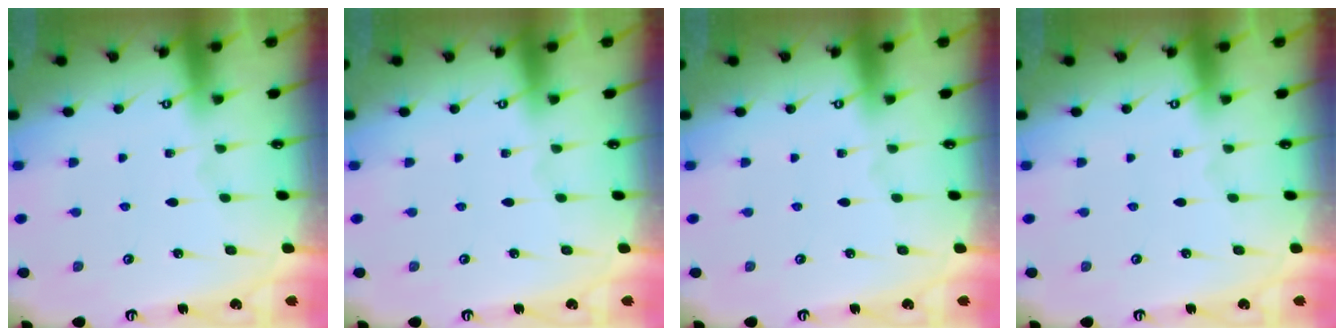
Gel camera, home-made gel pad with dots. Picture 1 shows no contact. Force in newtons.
{"total": 0.0}
{"total": 0.0}
{"total": 0.0}